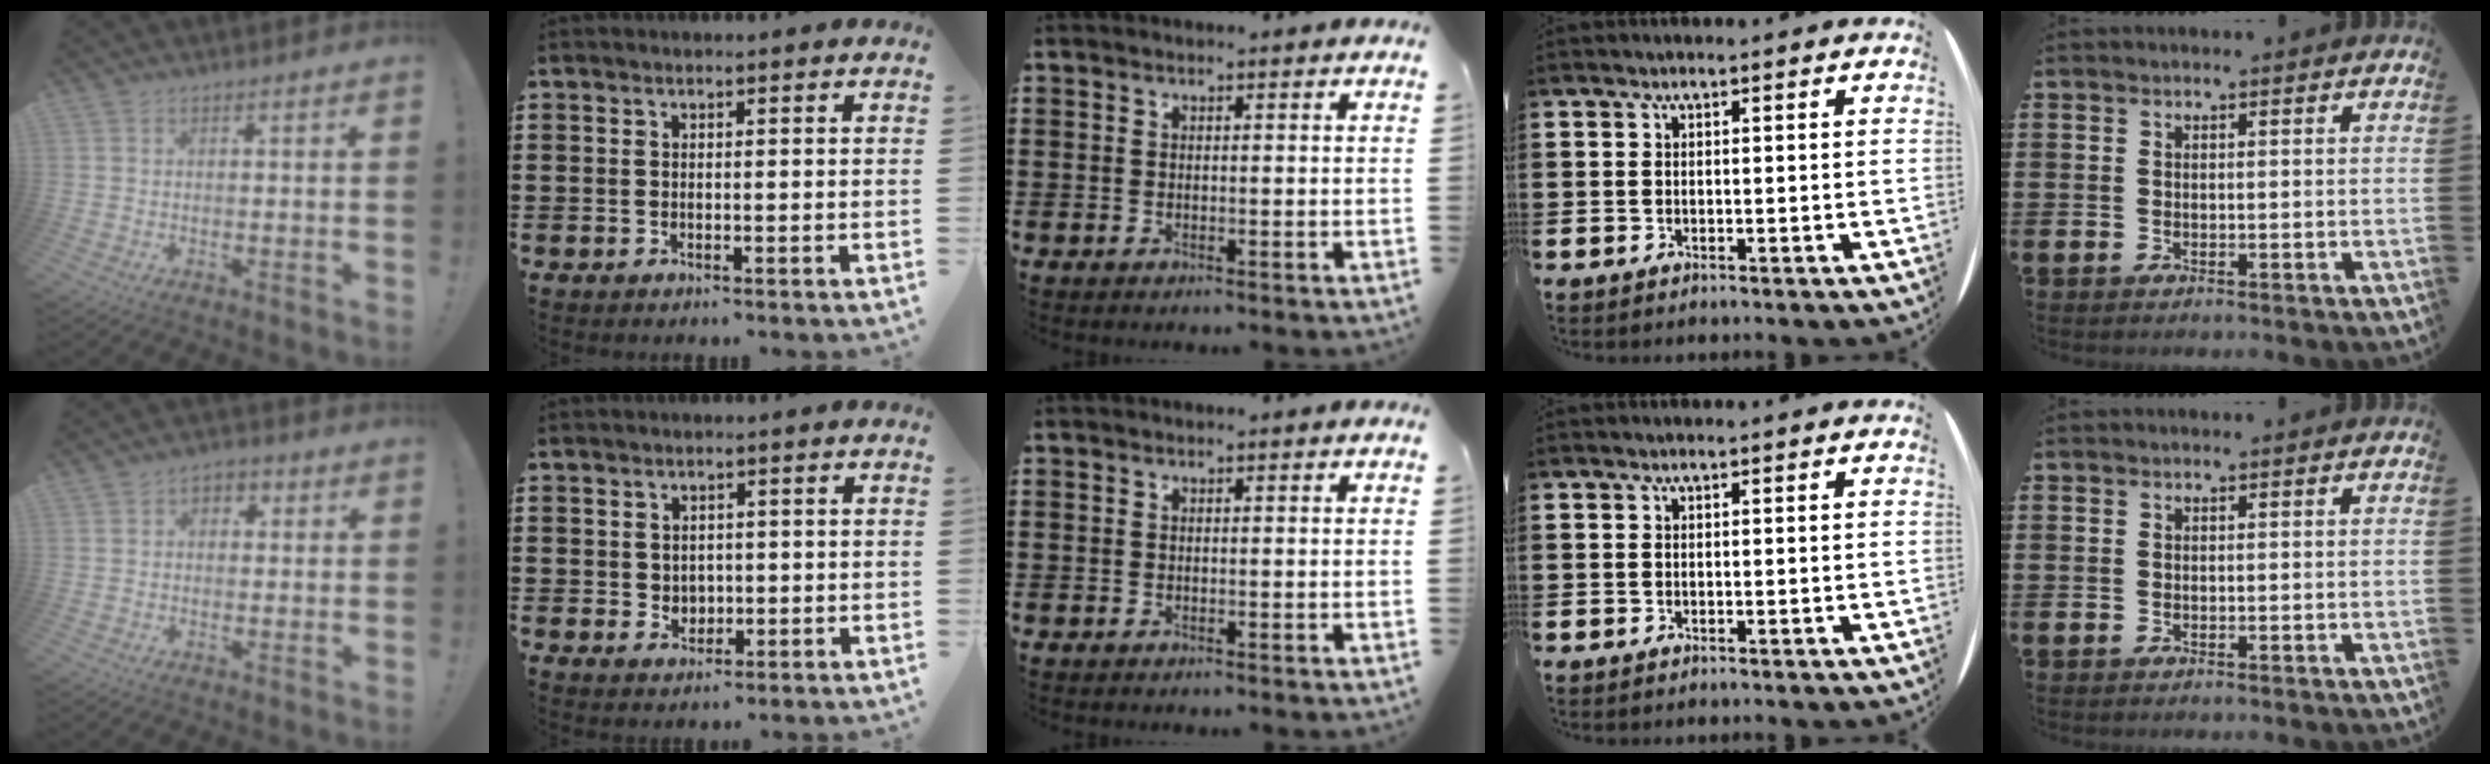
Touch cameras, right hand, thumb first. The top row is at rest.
{"thumb": {"total": 3.3, "force": [0.1, 2.9, 1.6], "torque": [-0.023, 0.008, 0.000]}, "index": {"total": 2.0, "force": [0.4, 1.8, 0.5], "torque": [-0.009, 0.006, 0.004]}}